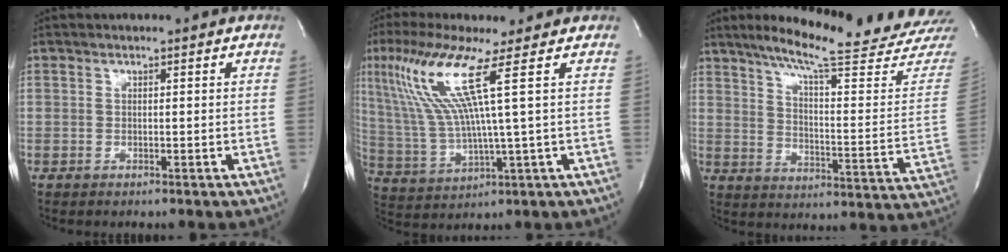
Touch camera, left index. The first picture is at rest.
{"total": 11.4, "force": [4.5, -1.4, 10.4], "torque": [-0.233, 0.002, 0.097]}
{"total": 24.2, "force": [21.4, 0.0, 11.3], "torque": [-0.166, -0.088, 0.273]}